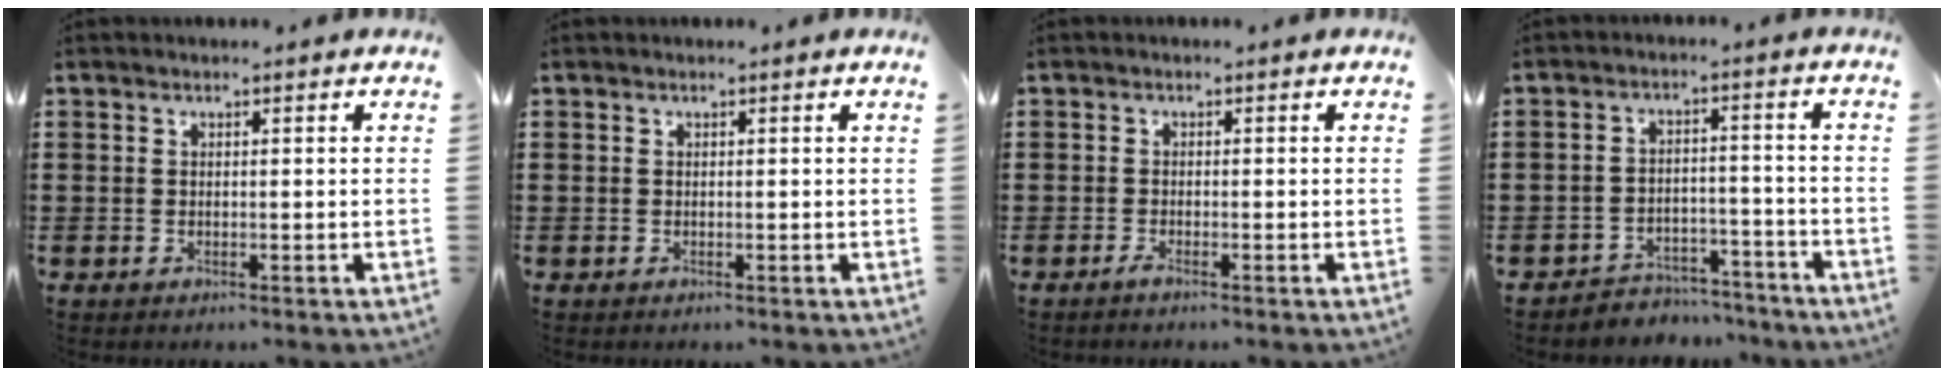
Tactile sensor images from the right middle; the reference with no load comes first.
{"total": 0.0}
{"total": 0.9, "force": [-0.6, 0.0, 0.6], "torque": [-0.013, -0.004, -0.010]}
{"total": 4.3, "force": [-4.2, 0.8, -0.2], "torque": [-0.004, 0.005, -0.091]}